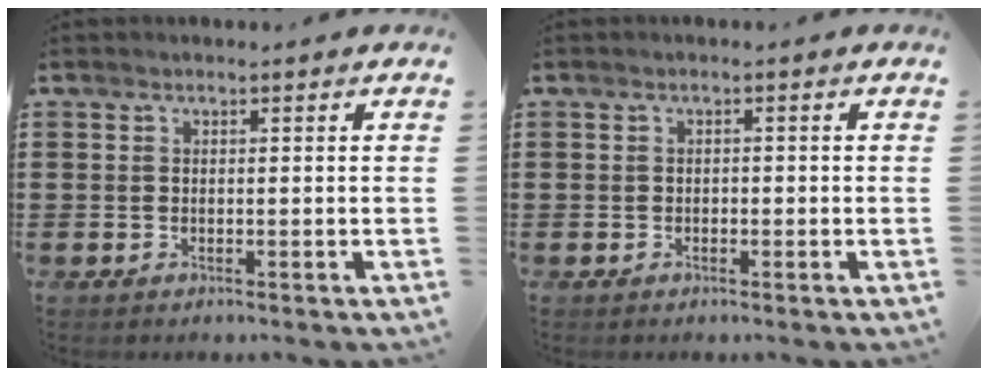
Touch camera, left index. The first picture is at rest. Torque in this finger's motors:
{"motor_torque": [-0.22, 0.05, 0.00, 0.00]}